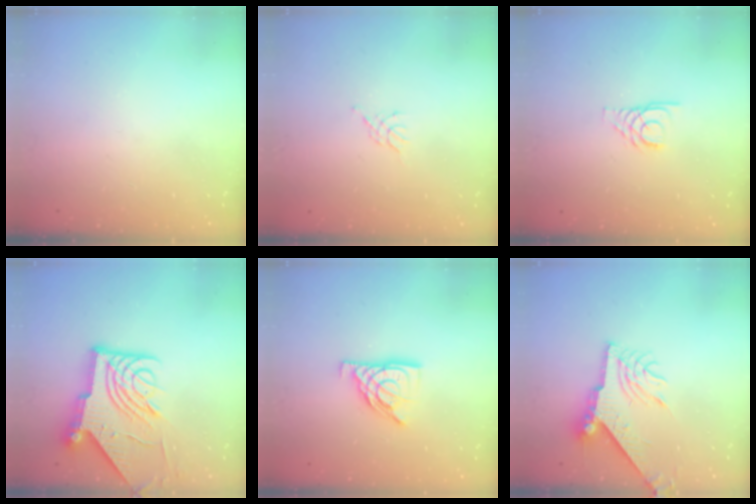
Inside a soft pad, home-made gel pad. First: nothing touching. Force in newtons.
{"total": 2.3, "press": 2.2, "slide": 0.5}
{"total": 3.3, "press": 3.3, "slide": 0.3}
{"total": 15.2, "press": 15.1, "slide": 1.5}
{"total": 11.1, "press": 11.0, "slide": 1.0}
{"total": 9.9, "press": 9.9, "slide": 0.8}